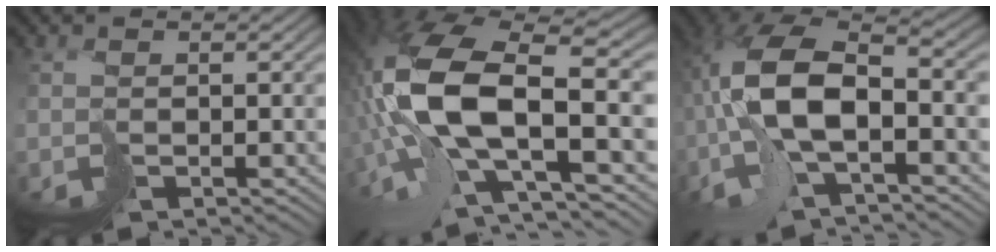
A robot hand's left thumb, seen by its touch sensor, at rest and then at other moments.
{"total": 16.2, "force": [-0.5, 6.5, 14.9], "torque": [-0.321, 0.007, -0.006]}
{"total": 11.6, "force": [-1.7, 4.3, 10.6], "torque": [-0.244, 0.008, -0.039]}